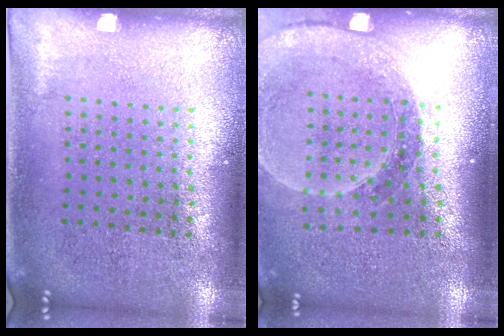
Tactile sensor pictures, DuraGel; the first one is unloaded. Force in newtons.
{"total": 1.5, "press": 1.5, "slide": 0.1}